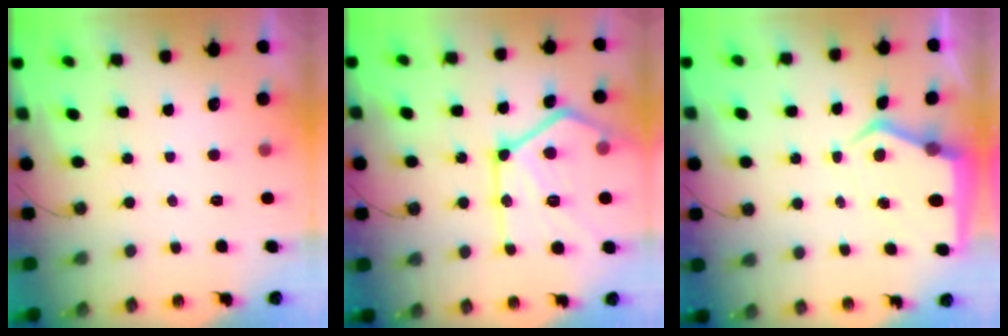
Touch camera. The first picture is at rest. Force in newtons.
{"total": 27.0, "press": 26.8, "slide": 3.2}
{"total": 7.9, "press": 7.9, "slide": 0.9}